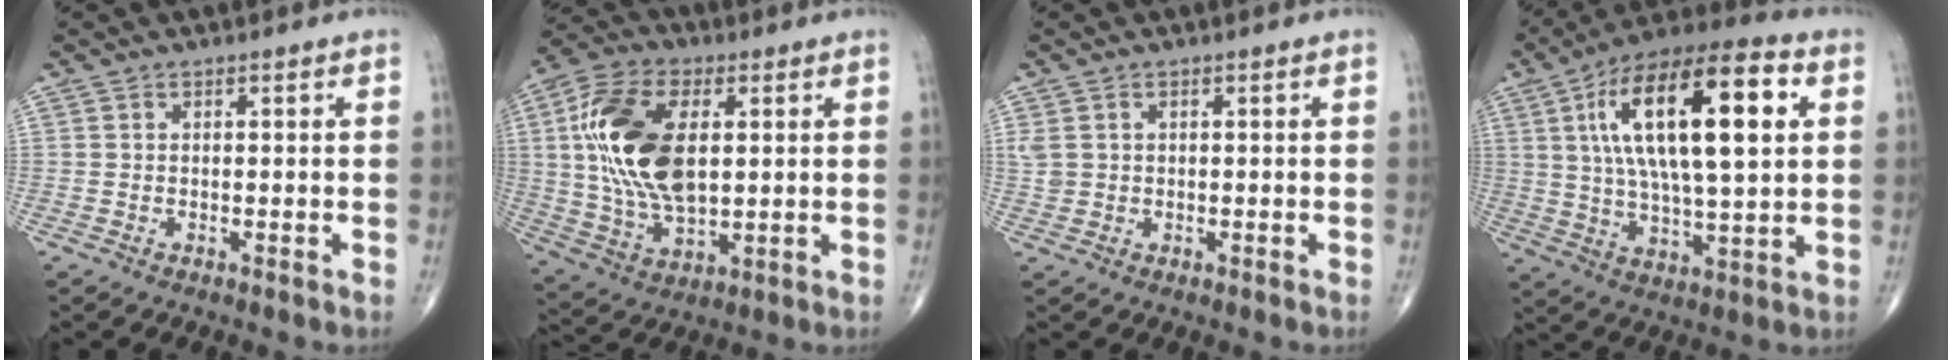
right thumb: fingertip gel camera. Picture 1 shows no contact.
{"total": 19.1, "force": [3.2, 10.5, 15.7], "torque": [-0.308, -0.004, 0.059]}
{"total": 2.4, "force": [0.6, 1.9, 1.4], "torque": [-0.037, 0.006, 0.019]}
{"total": 24.5, "force": [6.3, 8.8, 22.0], "torque": [-0.376, 0.010, 0.097]}